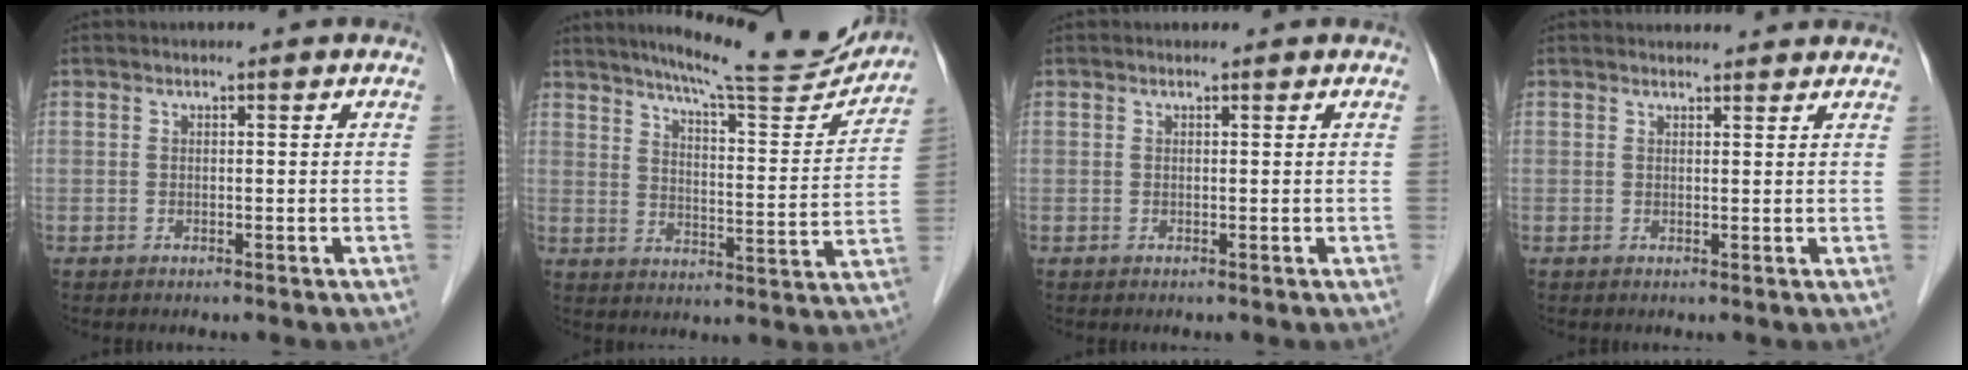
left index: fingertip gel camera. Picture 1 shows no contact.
{"total": 16.8, "force": [15.4, 0.8, 6.7], "torque": [-0.101, -0.041, 0.204]}
{"total": 0.0}
{"total": 4.5, "force": [4.4, 1.0, 0.7], "torque": [-0.007, 0.018, 0.049]}